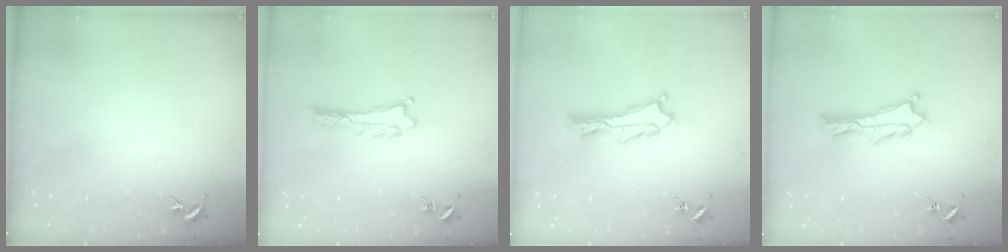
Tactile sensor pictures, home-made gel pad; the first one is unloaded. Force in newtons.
{"total": 0.6, "press": 0.6, "slide": 0.1}
{"total": 2.4, "press": 2.4, "slide": 0.3}
{"total": 2.4, "press": 2.4, "slide": 0.3}